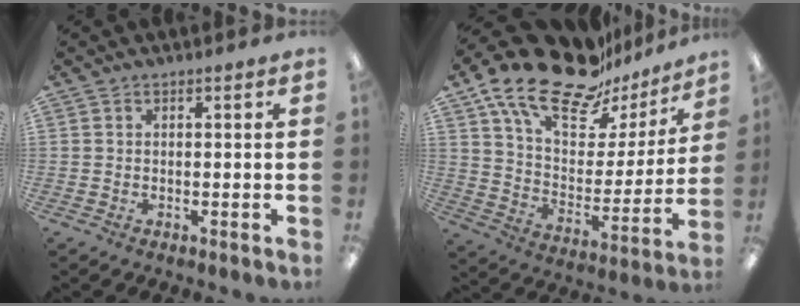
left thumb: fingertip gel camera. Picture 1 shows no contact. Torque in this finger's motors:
{"motor_torque": [2.17, 2.16, 1.30, -1.47, 0.10]}